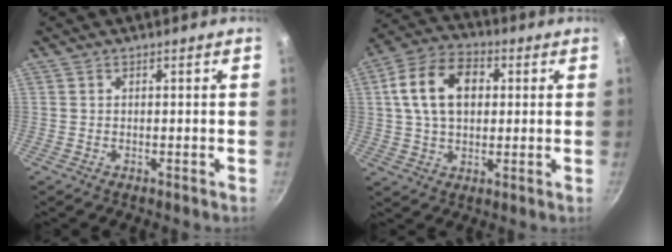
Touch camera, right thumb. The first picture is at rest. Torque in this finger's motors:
{"motor_torque": [0.49, 2.20, 0.93, -0.09, 0.24]}